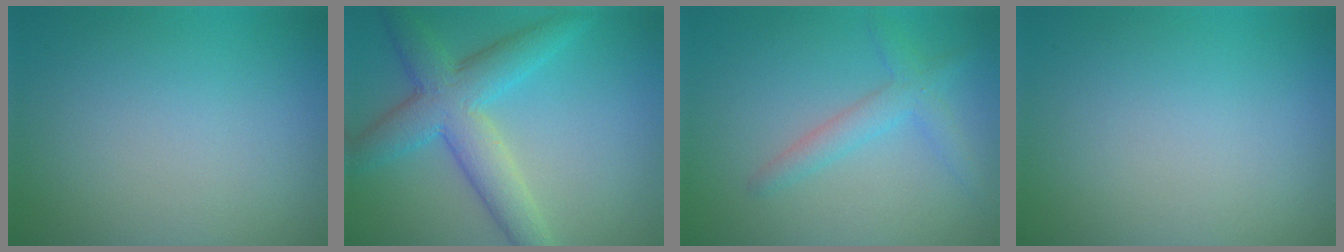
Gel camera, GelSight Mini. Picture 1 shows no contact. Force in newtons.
{"total": 5.3, "press": 5.3, "slide": 0.2}
{"total": 2.4, "press": 2.4, "slide": 0.2}
{"total": 0.0}